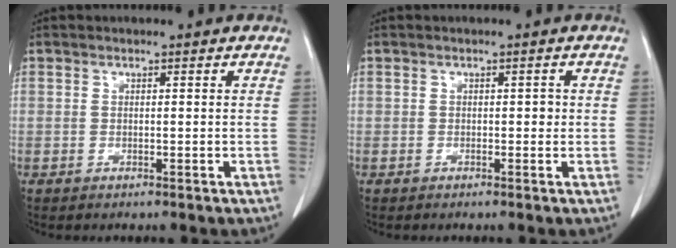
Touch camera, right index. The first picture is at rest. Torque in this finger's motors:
{"motor_torque": [0.09, 0.05, -0.01, 0.00]}